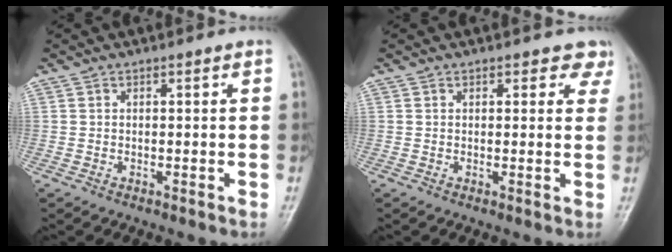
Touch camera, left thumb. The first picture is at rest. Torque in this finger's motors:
{"motor_torque": [-0.03, 0.06, -0.10, -0.14, 0.05]}